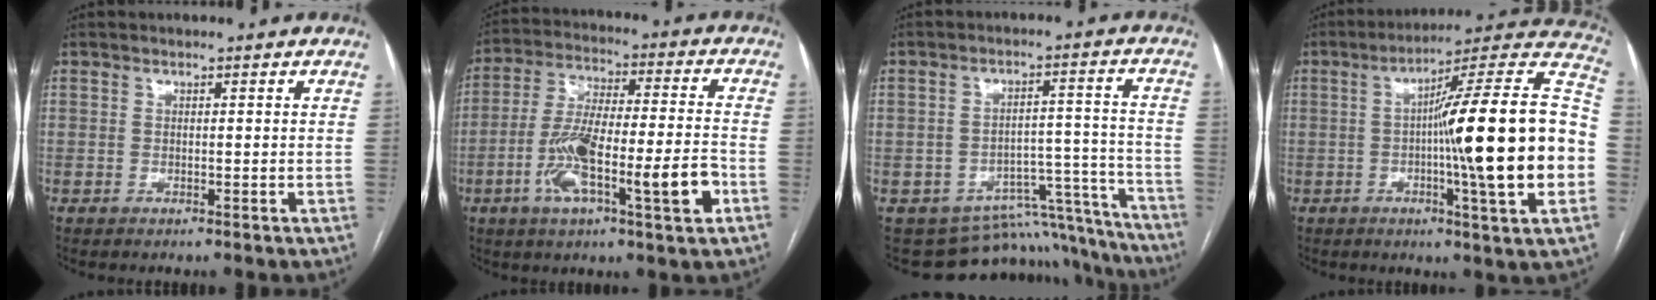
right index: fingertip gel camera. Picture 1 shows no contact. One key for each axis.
{"total": 15.8, "fx": -5.4, "fy": 2.1, "fz": 14.7, "tx": -0.263, "ty": 0.005, "tz": -0.089}
{"total": 14.7, "fx": -12.9, "fy": 6.4, "fz": 2.9, "tx": -0.018, "ty": 0.070, "tz": -0.161}
{"total": 24.6, "fx": -2.6, "fy": 0.0, "fz": 24.4, "tx": -0.293, "ty": 0.018, "tz": -0.049}